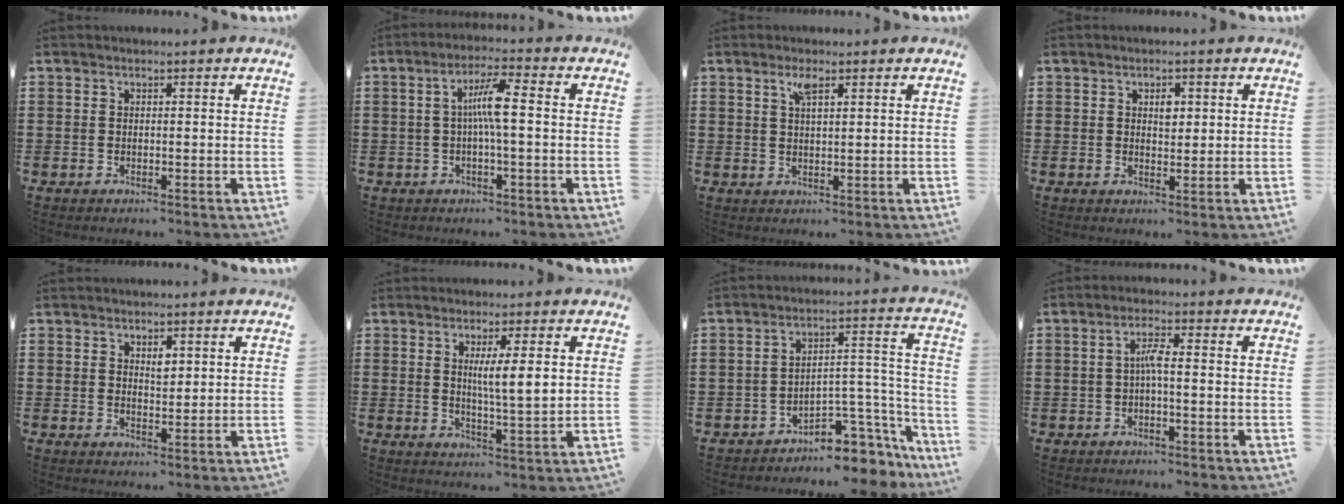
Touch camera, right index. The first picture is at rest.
{"total": 5.6, "force": [-0.1, 0.6, 5.6], "torque": [-0.105, 0.005, -0.007]}
{"total": 2.5, "force": [1.5, 0.6, 2.0], "torque": [-0.035, 0.001, 0.023]}
{"total": 2.3, "force": [0.8, 1.3, 1.7], "torque": [-0.019, 0.000, 0.010]}
{"total": 2.2, "force": [1.3, 1.2, 1.4], "torque": [-0.015, -0.002, 0.019]}
{"total": 5.0, "force": [1.2, 0.6, 4.8], "torque": [-0.086, -0.003, 0.015]}
{"total": 5.9, "force": [-4.6, 2.9, 2.3], "torque": [-0.031, 0.005, -0.088]}
{"total": 3.0, "force": [-0.5, 0.4, 2.9], "torque": [-0.057, 0.003, -0.012]}